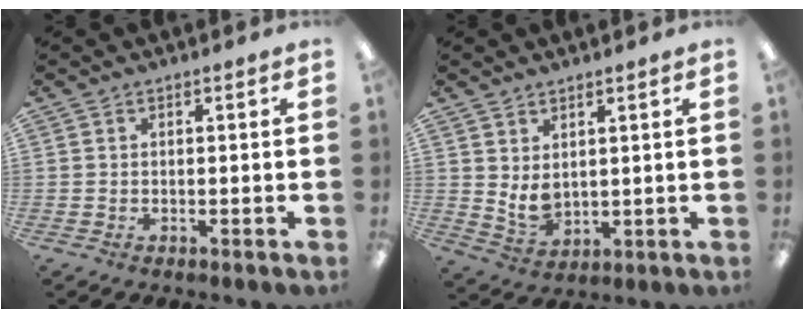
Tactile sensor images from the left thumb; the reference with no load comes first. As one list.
[{"total": 5.0, "force": [2.7, 3.1, 2.9], "torque": [-0.050, -0.021, 0.049]}]